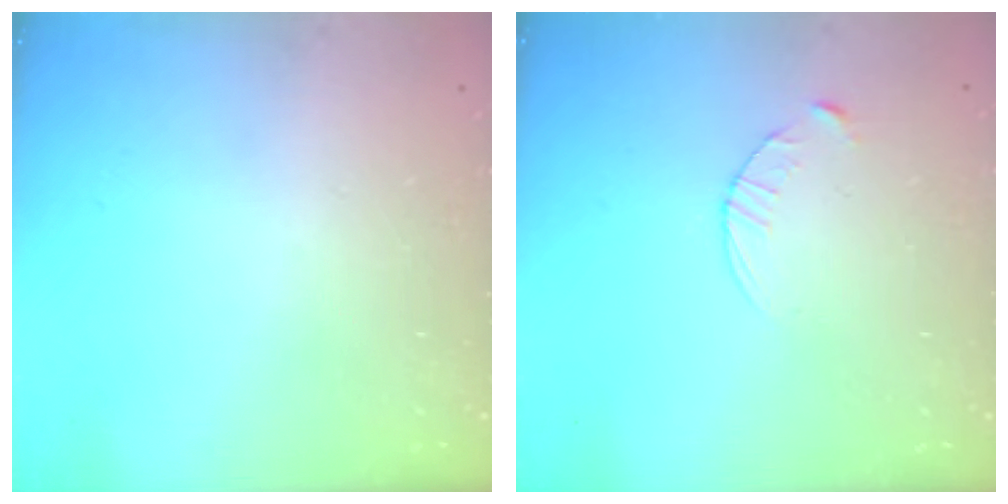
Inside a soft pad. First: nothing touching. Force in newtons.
{"total": 4.0, "press": 4.0, "slide": 0.5}